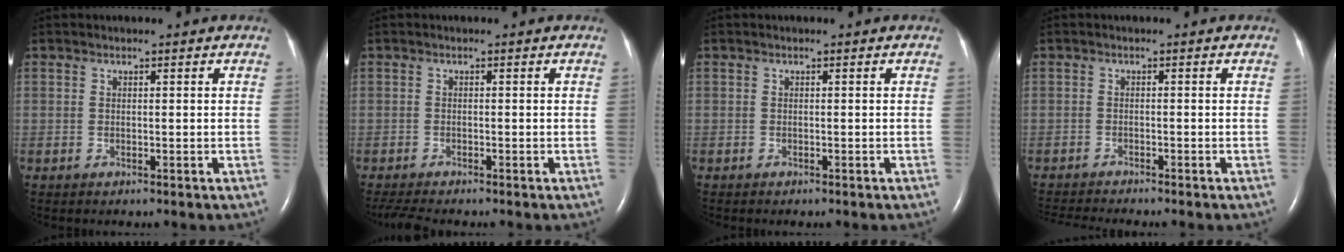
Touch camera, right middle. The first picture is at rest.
{"total": 3.5, "force": [-3.1, 0.1, 1.6], "torque": [-0.033, -0.014, -0.052]}
{"total": 0.5, "force": [-0.4, 0.1, 0.3], "torque": [-0.001, -0.001, -0.005]}
{"total": 5.1, "force": [-4.8, -0.6, 1.5], "torque": [-0.020, -0.014, -0.075]}